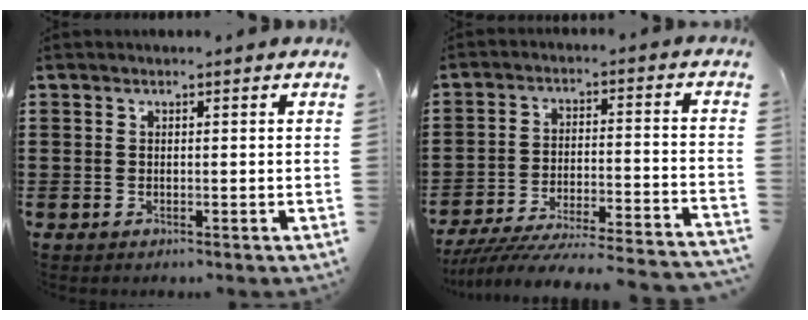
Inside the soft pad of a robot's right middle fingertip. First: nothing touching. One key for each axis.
{"total": 6.2, "fx": -5.8, "fy": -0.5, "fz": 2.1, "tx": -0.044, "ty": -0.018, "tz": -0.118}